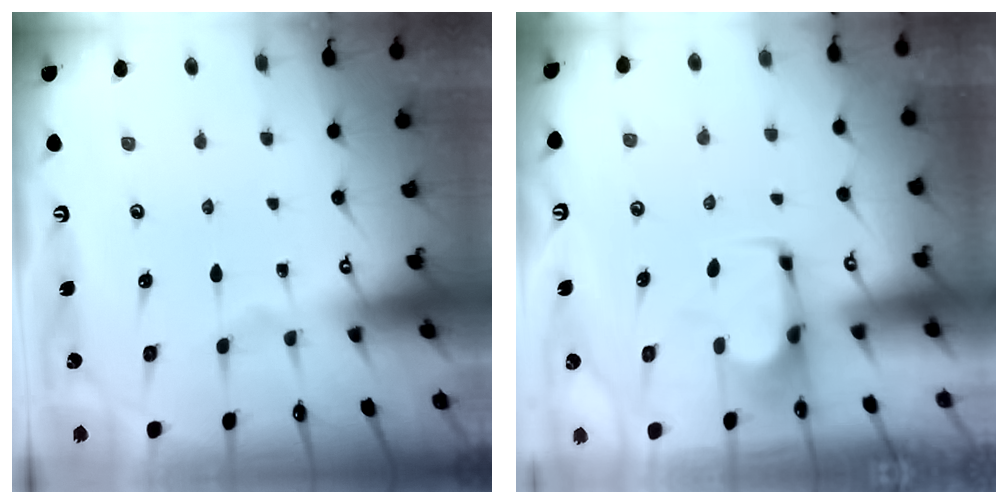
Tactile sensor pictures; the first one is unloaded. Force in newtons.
{"total": 2.4, "press": 2.2, "slide": 1.1}